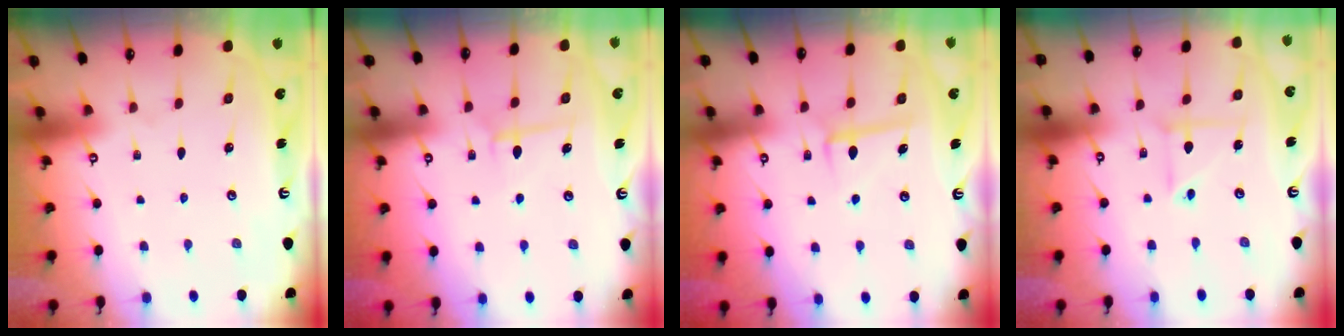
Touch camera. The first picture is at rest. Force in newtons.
{"total": 7.1, "press": 7.0, "slide": 0.7}
{"total": 6.8, "press": 6.7, "slide": 1.4}
{"total": 4.5, "press": 4.4, "slide": 0.4}